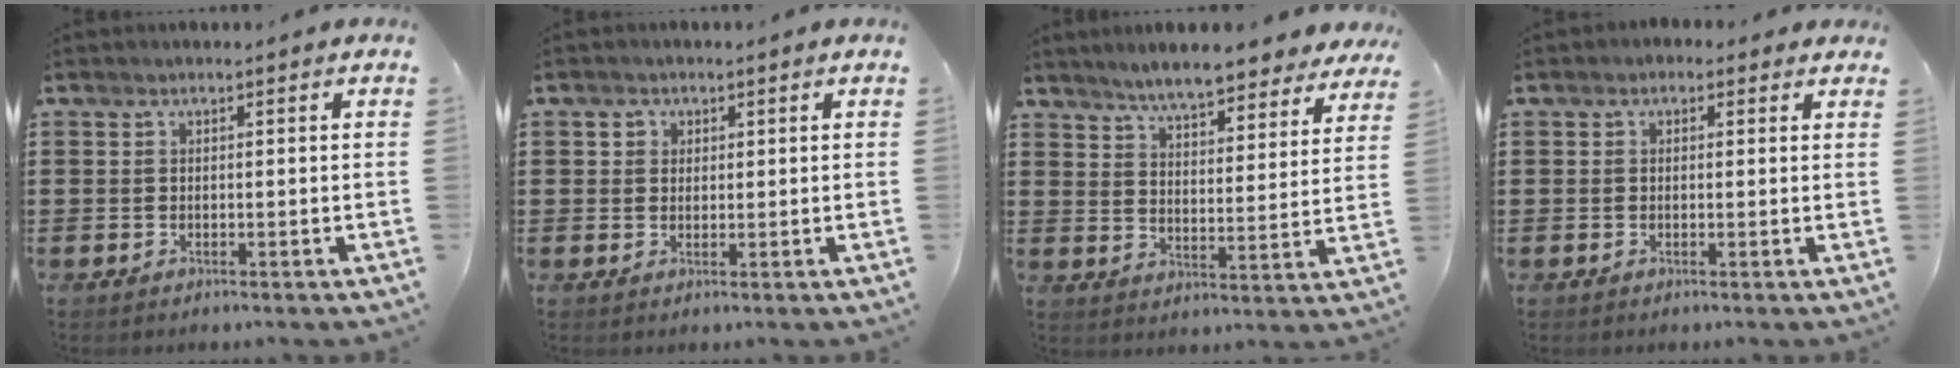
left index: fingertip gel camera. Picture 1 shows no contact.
{"total": 1.6, "force": [0.7, 1.4, 0.3], "torque": [-0.011, 0.009, 0.012]}
{"total": 6.2, "force": [6.0, 0.0, 1.6], "torque": [-0.056, -0.033, 0.106]}
{"total": 1.2, "force": [0.4, 1.0, 0.4], "torque": [-0.012, 0.008, 0.006]}